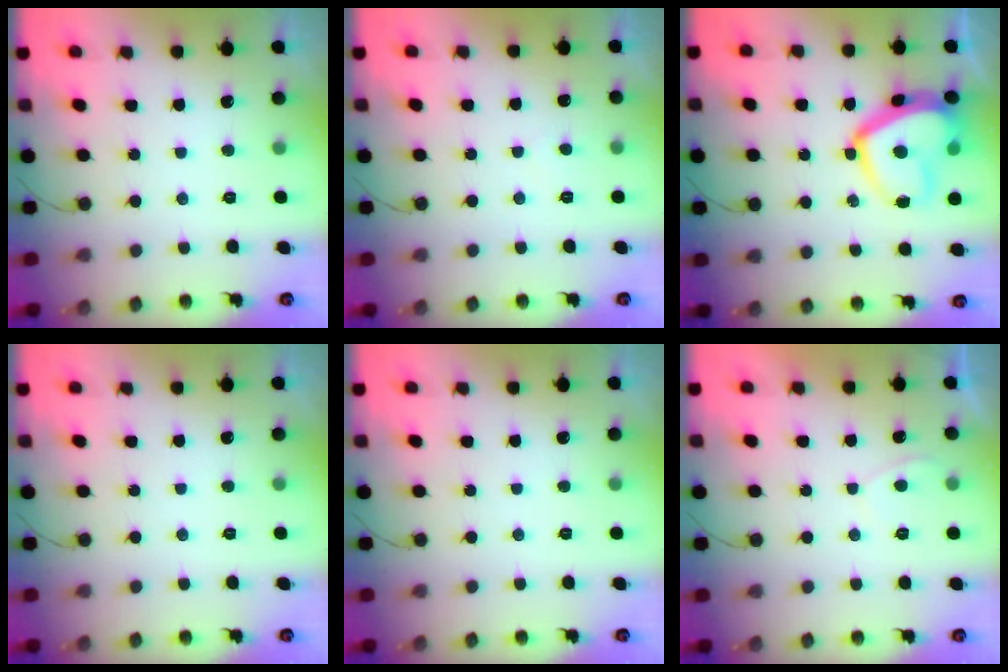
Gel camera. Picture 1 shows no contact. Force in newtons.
{"total": 2.9, "press": 2.9, "slide": 0.3}
{"total": 15.3, "press": 15.3, "slide": 0.9}
{"total": 0.0}
{"total": 0.0}
{"total": 1.0, "press": 0.8, "slide": 0.5}